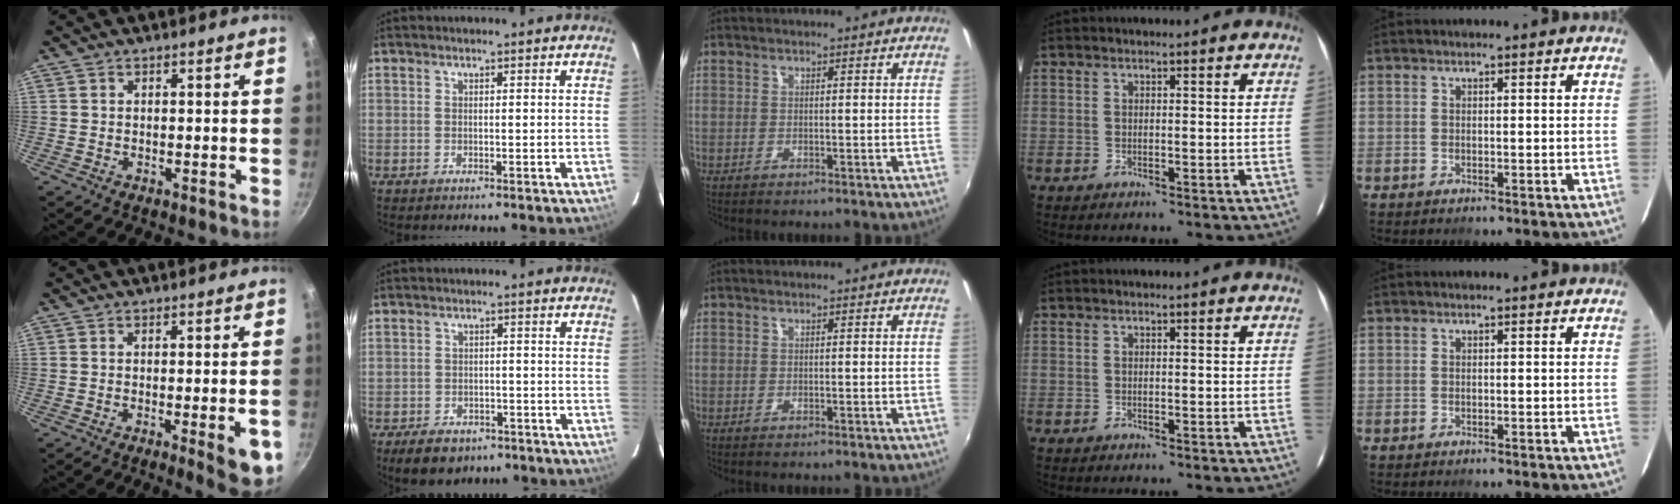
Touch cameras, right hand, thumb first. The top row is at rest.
{"thumb": {"total": 7.7, "force": [-2.9, 1.6, 7.0], "torque": [-0.071, 0.006, -0.035]}, "index": {"total": 7.6, "force": [-5.2, 4.6, 3.0], "torque": [-0.068, 0.004, -0.069]}}